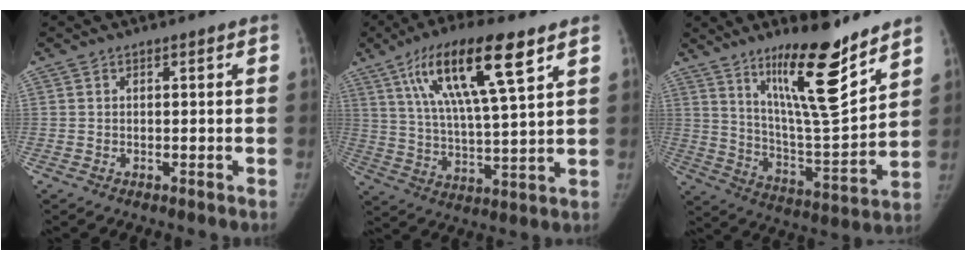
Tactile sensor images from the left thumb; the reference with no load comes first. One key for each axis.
{"total": 17.8, "fx": 8.9, "fy": 3.8, "fz": 14.9, "tx": -0.265, "ty": -0.024, "tz": 0.158}
{"total": 18.3, "fx": 12.1, "fy": 3.4, "fz": 13.2, "tx": -0.190, "ty": -0.090, "tz": 0.210}